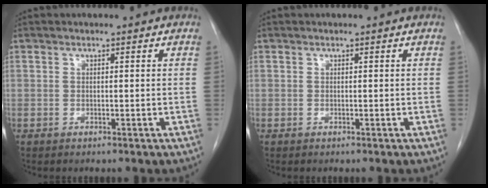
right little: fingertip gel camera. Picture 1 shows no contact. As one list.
[{"total": 0.0}]